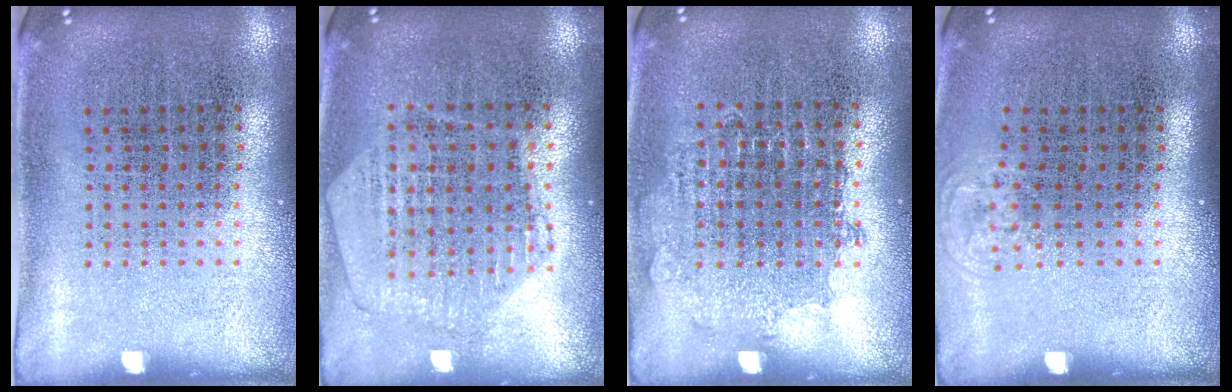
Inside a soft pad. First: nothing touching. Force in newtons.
{"total": 0.6, "press": 0.6, "slide": 0.1}
{"total": 0.8, "press": 0.8, "slide": 0.2}
{"total": 0.6, "press": 0.5, "slide": 0.3}